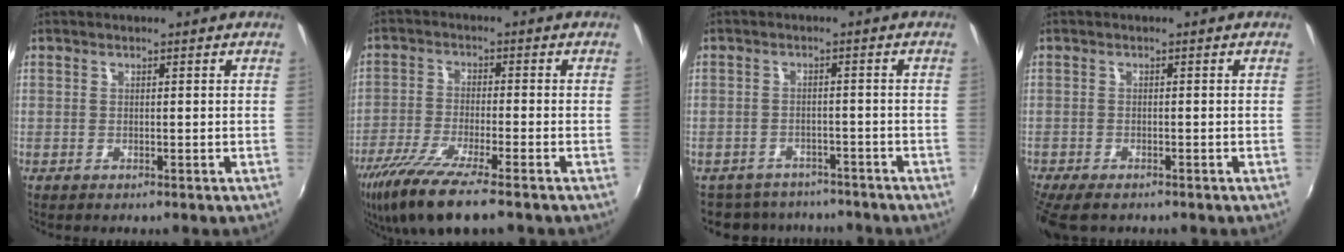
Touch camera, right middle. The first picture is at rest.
{"total": 11.9, "force": [-8.6, 1.3, 8.1], "torque": [-0.180, -0.044, -0.159]}
{"total": 10.8, "force": [-9.4, 4.8, 2.5], "torque": [-0.068, 0.005, -0.130]}
{"total": 6.2, "force": [-4.9, 1.8, 3.3], "torque": [-0.082, -0.034, -0.089]}